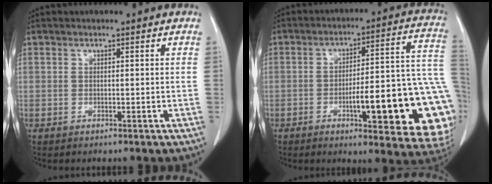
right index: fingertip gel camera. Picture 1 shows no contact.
{"total": 22.9, "force": [-5.5, 4.6, 21.7], "torque": [-0.189, 0.025, -0.059]}